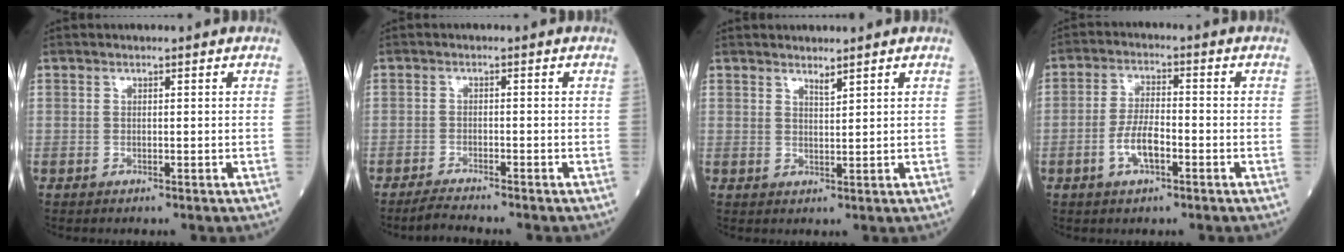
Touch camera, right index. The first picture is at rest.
{"total": 3.2, "force": [-3.0, -0.4, 0.9], "torque": [-0.023, -0.013, -0.056]}
{"total": 1.4, "force": [1.3, -0.2, 0.4], "torque": [-0.008, -0.011, 0.025]}
{"total": 5.7, "force": [-2.2, 1.9, 5.0], "torque": [-0.099, 0.005, -0.042]}